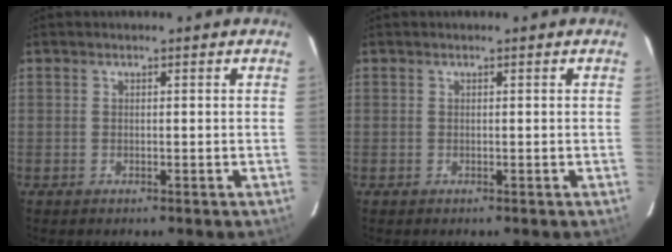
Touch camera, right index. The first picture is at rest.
{"total": 0.0}